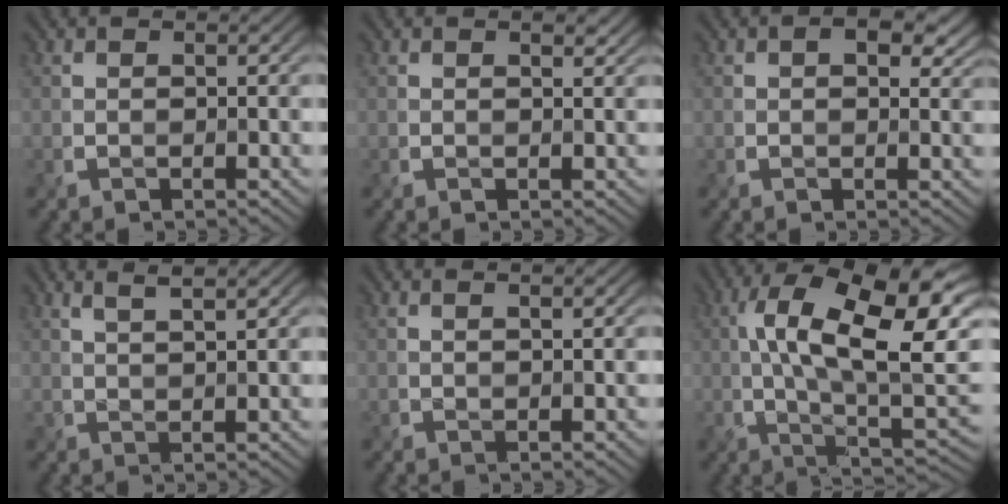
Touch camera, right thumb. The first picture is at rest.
{"total": 1.4, "force": [0.8, 0.7, 0.9], "torque": [-0.013, -0.001, 0.014]}
{"total": 5.3, "force": [1.9, 3.1, 3.8], "torque": [-0.043, -0.003, 0.027]}
{"total": 3.1, "force": [2.2, 0.4, 2.1], "torque": [-0.024, 0.007, 0.039]}
{"total": 0.8, "force": [0.7, -0.2, 0.4], "torque": [-0.005, 0.004, 0.012]}
{"total": 16.6, "force": [3.0, 6.4, 15.1], "torque": [-0.245, 0.015, 0.043]}